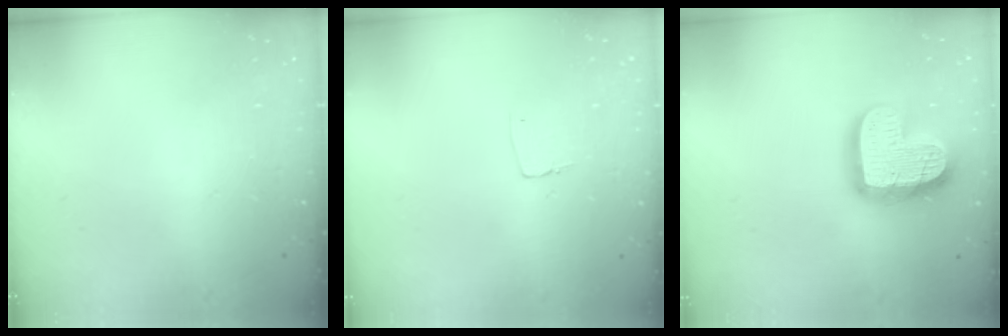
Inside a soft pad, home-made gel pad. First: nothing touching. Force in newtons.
{"total": 3.8, "press": 3.8, "slide": 0.2}
{"total": 17.7, "press": 17.7, "slide": 1.5}